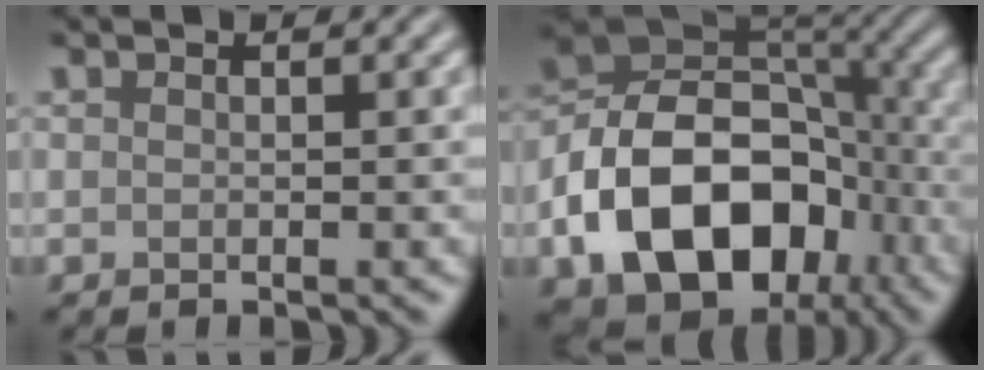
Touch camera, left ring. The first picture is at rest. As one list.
[{"total": 13.9, "force": [-5.1, 9.7, 8.6], "torque": [-0.155, -0.003, -0.096]}]